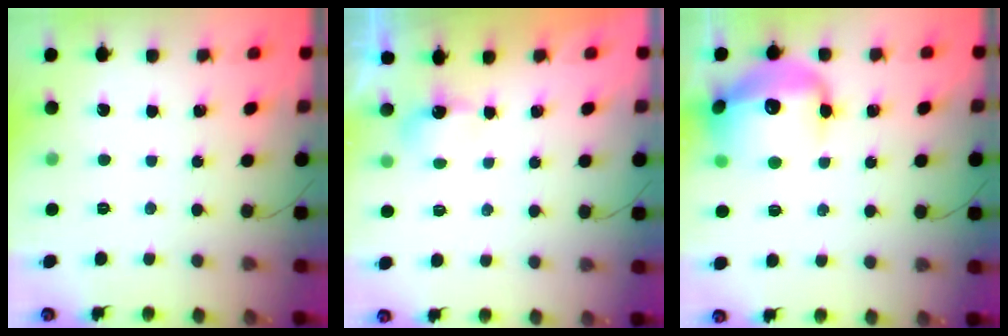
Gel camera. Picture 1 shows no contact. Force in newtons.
{"total": 3.1, "press": 3.0, "slide": 1.0}
{"total": 18.7, "press": 18.5, "slide": 2.3}